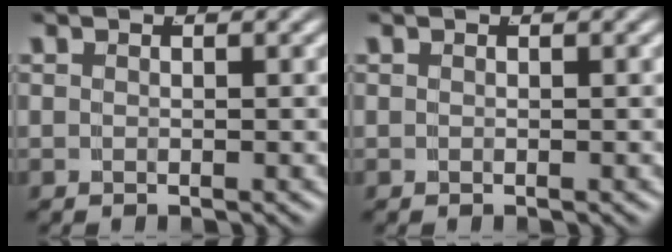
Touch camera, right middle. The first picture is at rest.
{"total": 0.0}